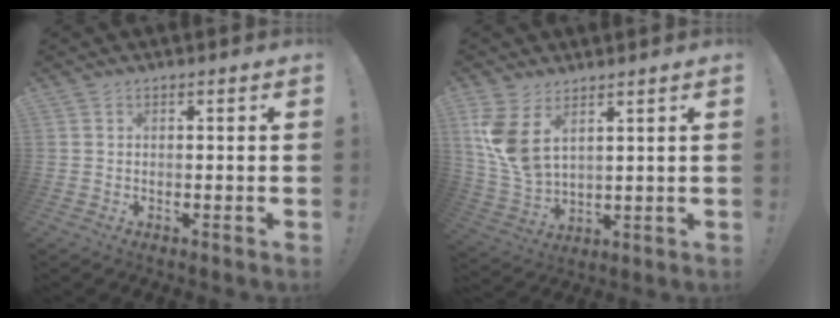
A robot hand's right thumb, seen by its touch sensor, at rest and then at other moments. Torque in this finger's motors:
{"motor_torque": [-0.41, 0.95, 0.59, -0.31, 0.11]}